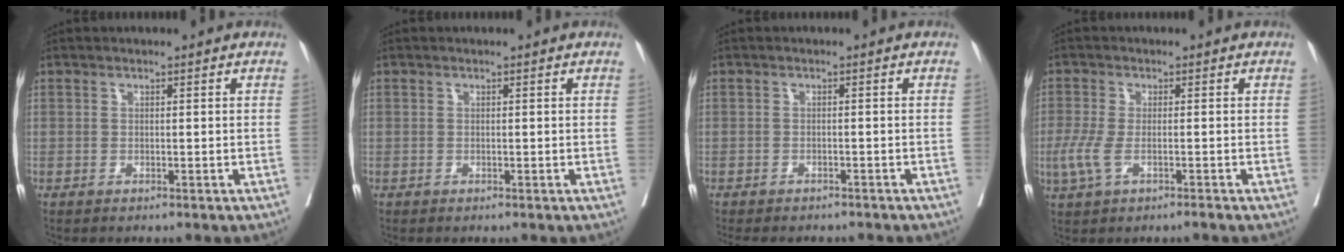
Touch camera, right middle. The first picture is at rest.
{"total": 0.0}
{"total": 8.0, "force": [-7.3, 2.0, 2.7], "torque": [-0.030, 0.000, -0.088]}
{"total": 4.1, "force": [-1.6, 1.0, 3.6], "torque": [-0.086, -0.010, -0.035]}